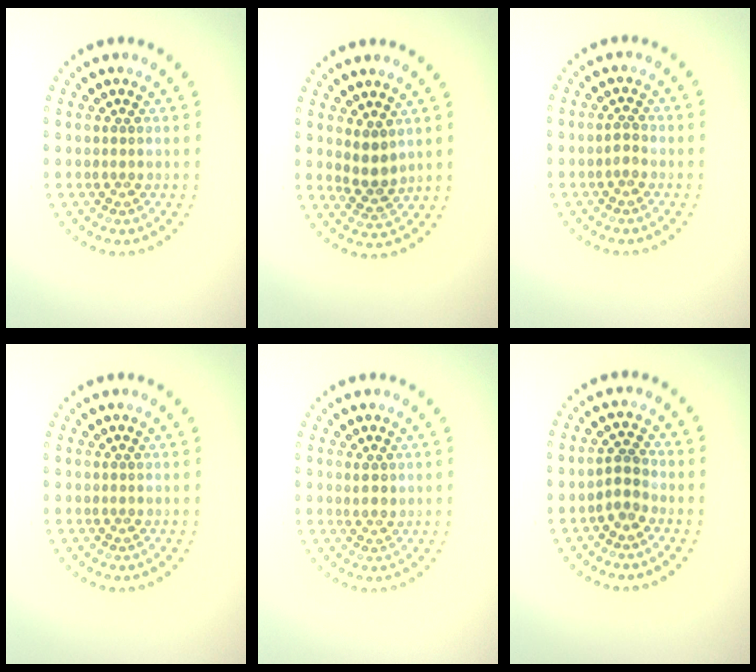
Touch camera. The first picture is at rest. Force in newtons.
{"total": 2.2, "press": 2.0, "slide": 1.0}
{"total": 0.9, "press": 0.8, "slide": 0.3}
{"total": 0.0}
{"total": 1.2, "press": 1.1, "slide": 0.6}
{"total": 1.8, "press": 1.5, "slide": 1.0}